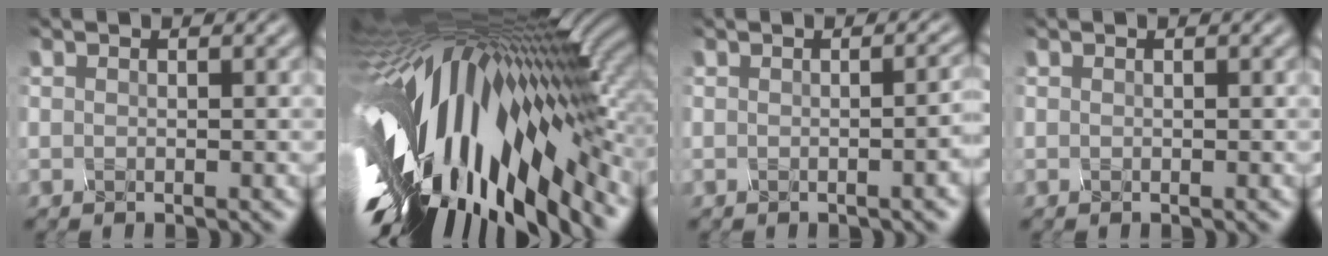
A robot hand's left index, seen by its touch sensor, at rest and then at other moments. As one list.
[{"total": 18.0, "force": [-4.8, 6.6, 16.0], "torque": [-0.303, -0.022, -0.066]}, {"total": 5.3, "force": [-0.5, 2.6, 4.6], "torque": [-0.021, 0.044, -0.008]}, {"total": 0.0}]